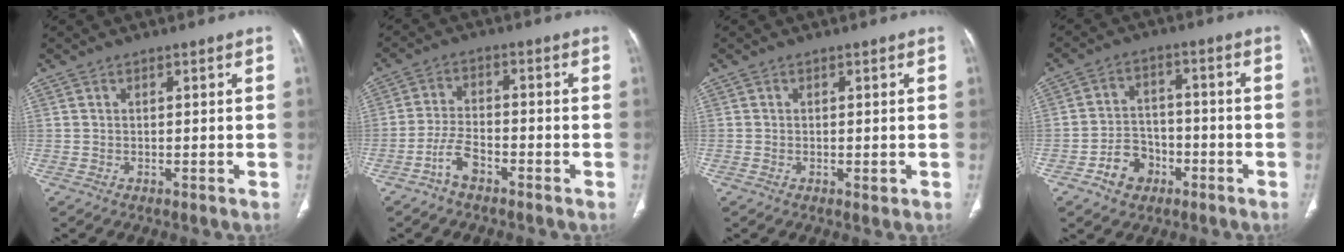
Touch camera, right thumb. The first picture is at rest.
{"total": 4.9, "force": [-3.3, 2.2, 2.9], "torque": [-0.059, 0.027, -0.063]}
{"total": 0.9, "force": [-0.2, 0.4, 0.7], "torque": [-0.006, -0.002, -0.004]}
{"total": 7.6, "force": [-3.7, 5.9, 2.8], "torque": [-0.016, 0.035, -0.060]}